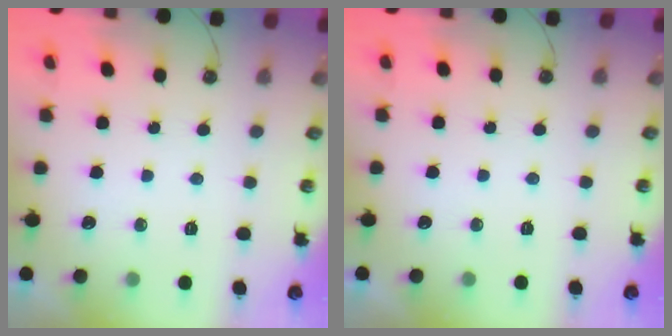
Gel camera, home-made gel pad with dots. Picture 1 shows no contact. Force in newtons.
{"total": 0.0}